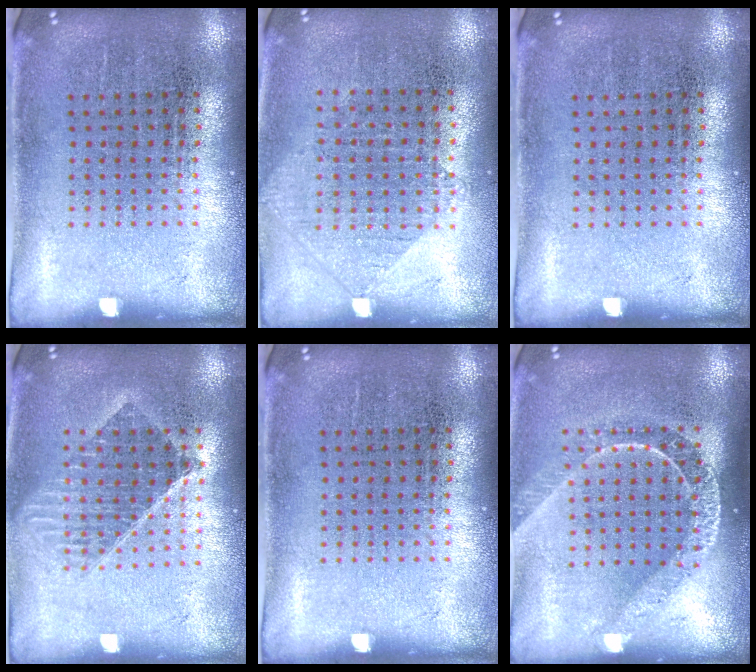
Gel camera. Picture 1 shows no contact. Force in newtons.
{"total": 1.0, "press": 0.9, "slide": 0.4}
{"total": 0.0}
{"total": 1.5, "press": 1.3, "slide": 0.7}
{"total": 0.0}
{"total": 1.8, "press": 1.5, "slide": 1.0}